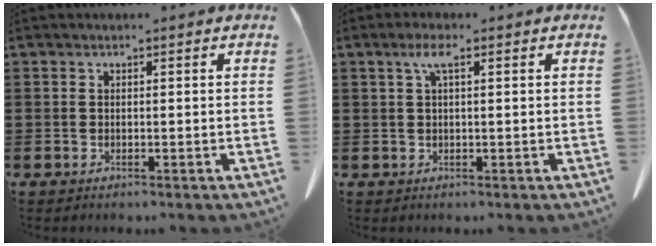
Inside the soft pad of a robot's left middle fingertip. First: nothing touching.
{"total": 2.6, "force": [0.9, 0.6, 2.4], "torque": [-0.049, 0.008, 0.014]}